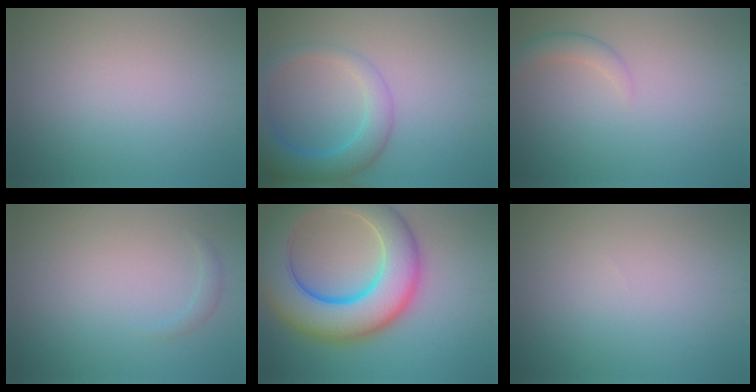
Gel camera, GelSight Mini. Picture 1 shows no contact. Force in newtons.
{"total": 4.9, "press": 4.9, "slide": 0.4}
{"total": 1.6, "press": 1.6, "slide": 0.0}
{"total": 0.8, "press": 0.8, "slide": 0.0}
{"total": 10.9, "press": 10.9, "slide": 0.2}
{"total": 0.0}